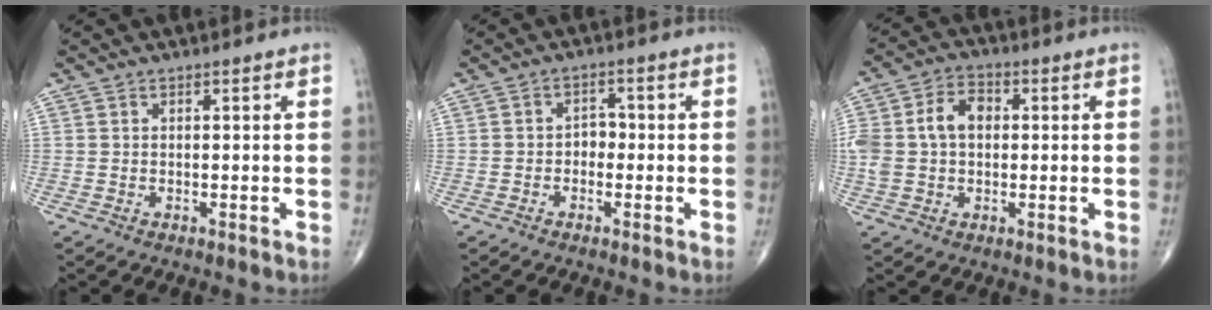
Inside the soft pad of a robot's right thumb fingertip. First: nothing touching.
{"total": 2.7, "force": [-0.7, 2.1, 1.6], "torque": [-0.007, 0.013, -0.021]}
{"total": 9.9, "force": [0.9, 6.9, 7.0], "torque": [-0.141, 0.030, 0.016]}